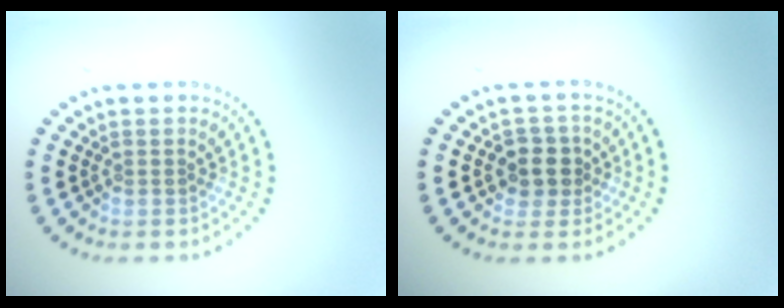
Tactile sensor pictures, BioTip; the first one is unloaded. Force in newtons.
{"total": 2.6, "press": 2.4, "slide": 1.0}